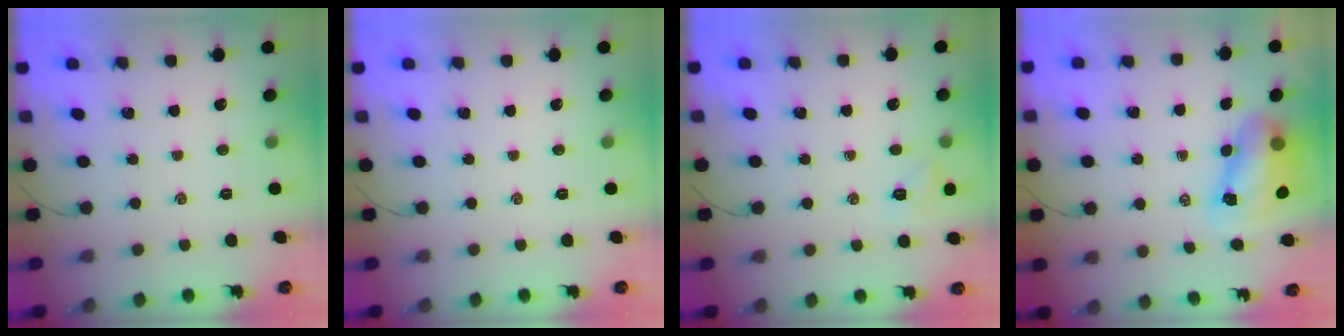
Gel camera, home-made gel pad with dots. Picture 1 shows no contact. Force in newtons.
{"total": 0.0}
{"total": 4.5, "press": 4.3, "slide": 1.2}
{"total": 8.5, "press": 8.2, "slide": 2.2}